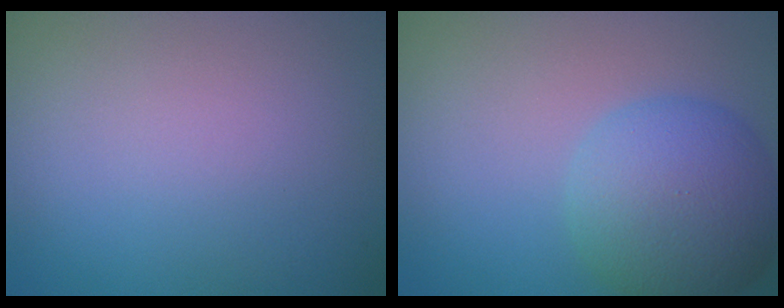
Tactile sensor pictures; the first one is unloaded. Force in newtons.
{"total": 6.8, "press": 6.8, "slide": 0.2}